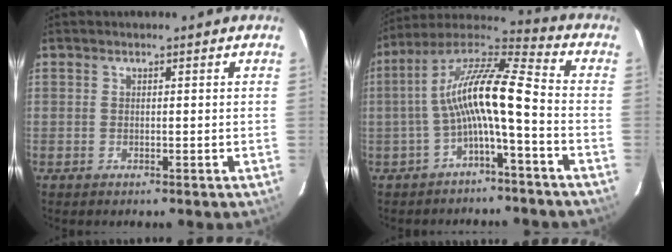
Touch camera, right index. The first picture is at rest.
{"total": 12.7, "force": [-2.8, 1.7, 12.3], "torque": [-0.244, 0.021, -0.058]}